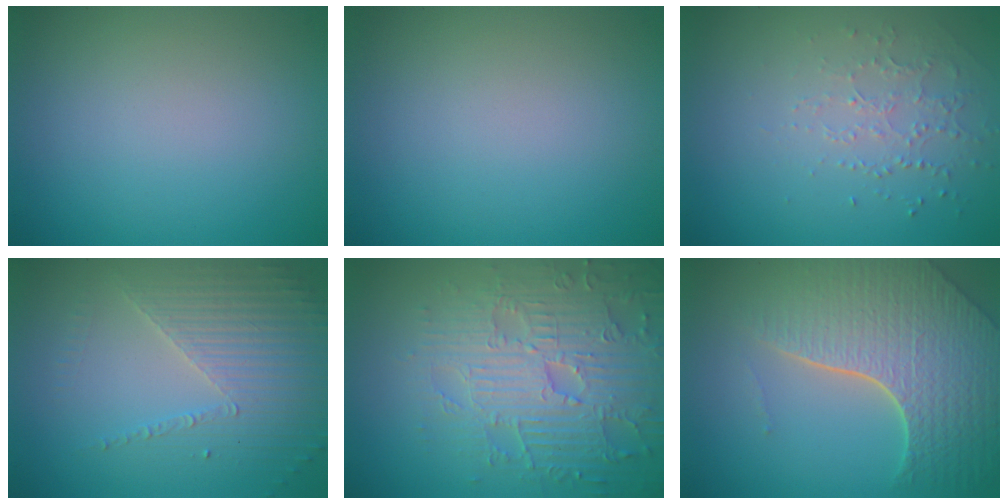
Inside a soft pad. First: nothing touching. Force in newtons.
{"total": 0.0}
{"total": 1.3, "press": 1.0, "slide": 0.8}
{"total": 3.7, "press": 3.3, "slide": 1.5}
{"total": 7.1, "press": 5.6, "slide": 4.4}
{"total": 7.9, "press": 5.7, "slide": 5.4}